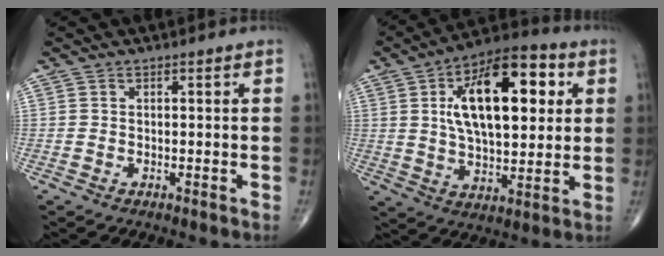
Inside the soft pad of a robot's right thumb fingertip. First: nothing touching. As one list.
[{"total": 21.3, "force": [5.4, 10.1, 18.0], "torque": [-0.258, 0.001, 0.079]}]